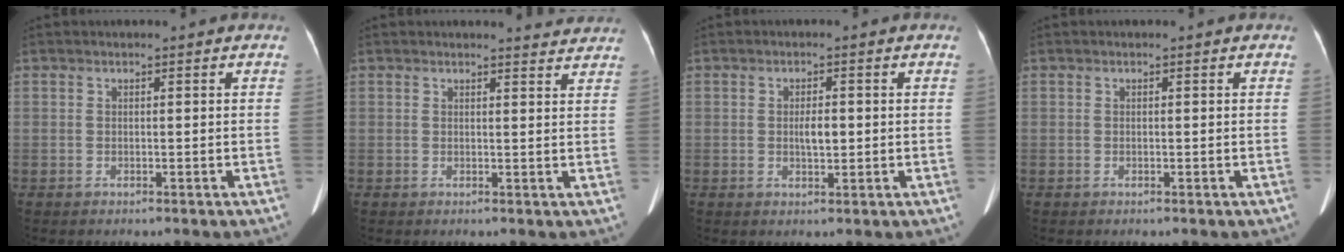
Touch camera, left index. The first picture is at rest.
{"total": 3.5, "force": [3.5, 0.3, 0.2], "torque": [-0.007, -0.009, 0.026]}
{"total": 2.6, "force": [-0.1, 1.0, 2.4], "torque": [-0.043, 0.001, 0.000]}
{"total": 0.0}